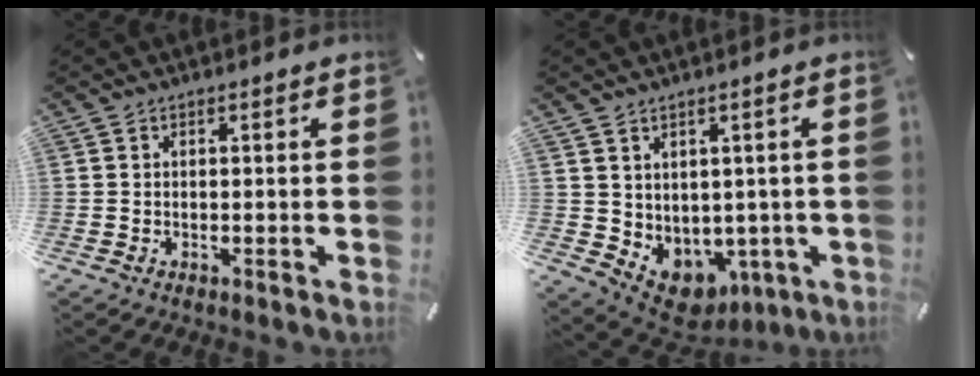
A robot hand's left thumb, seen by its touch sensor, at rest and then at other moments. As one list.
[{"total": 5.6, "force": [0.4, 5.4, 1.1], "torque": [-0.031, -0.024, 0.022]}]